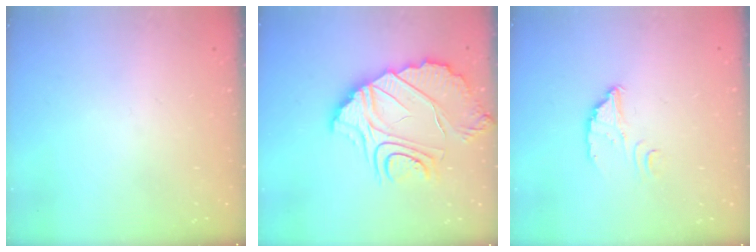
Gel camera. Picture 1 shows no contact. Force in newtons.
{"total": 12.9, "press": 12.9, "slide": 1.1}
{"total": 3.5, "press": 3.5, "slide": 0.3}